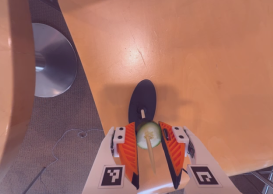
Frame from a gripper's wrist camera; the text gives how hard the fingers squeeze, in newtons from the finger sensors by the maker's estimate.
{"total": 6.4, "left": 6.1, "right": 6.7}